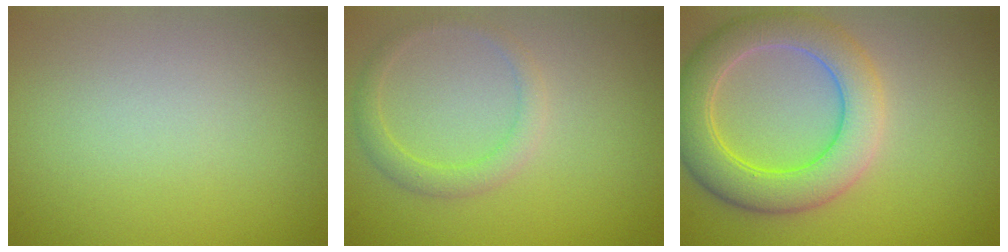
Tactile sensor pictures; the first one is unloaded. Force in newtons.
{"total": 2.0, "press": 2.0, "slide": 0.1}
{"total": 6.6, "press": 6.6, "slide": 0.3}